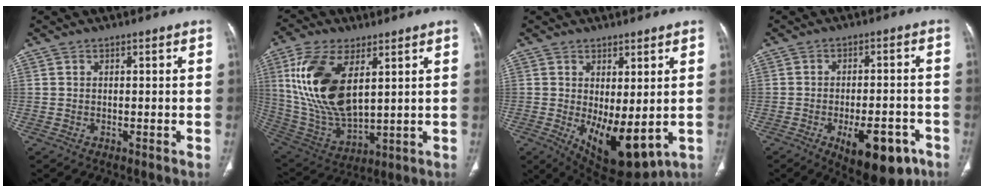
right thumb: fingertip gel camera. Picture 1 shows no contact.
{"total": 18.9, "force": [5.7, 9.4, 15.3], "torque": [-0.305, -0.026, 0.121]}
{"total": 11.7, "force": [-1.2, 5.3, 10.4], "torque": [-0.150, -0.021, 0.005]}
{"total": 13.1, "force": [-6.3, 5.9, 9.9], "torque": [-0.116, 0.021, -0.079]}